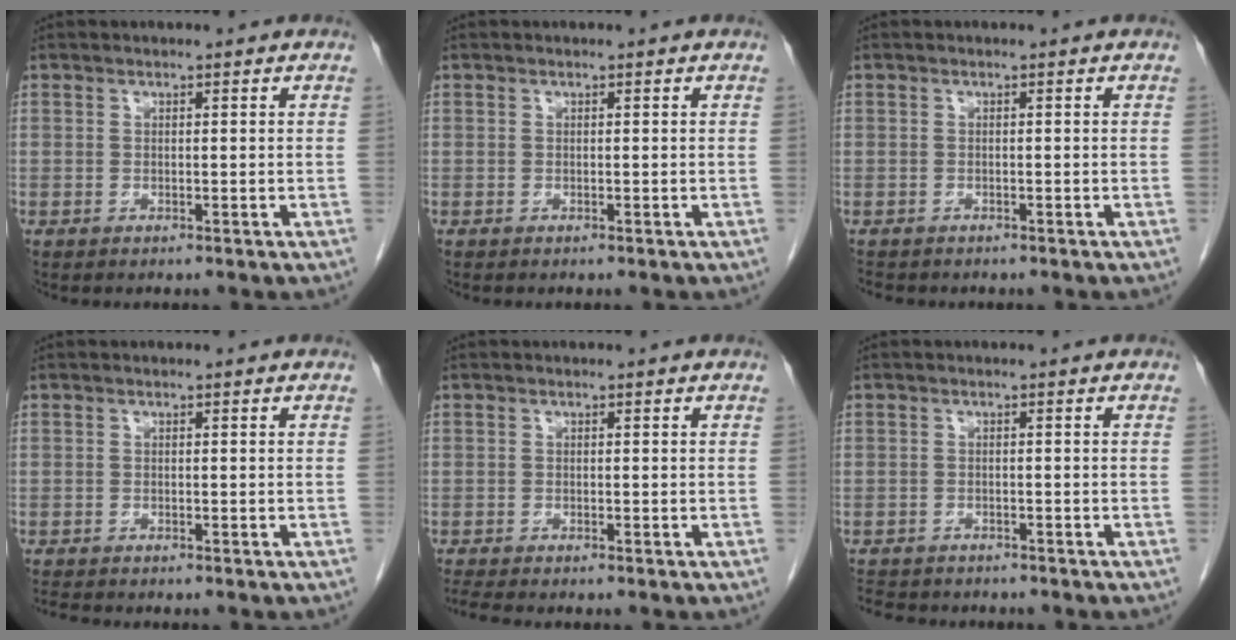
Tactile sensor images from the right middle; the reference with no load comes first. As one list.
[{"total": 0.0}, {"total": 2.2, "force": [-1.9, 1.0, 0.6], "torque": [-0.015, -0.004, -0.028]}, {"total": 1.1, "force": [-1.1, -0.1, 0.1], "torque": [-0.009, -0.006, -0.021]}, {"total": 1.6, "force": [-1.5, -0.4, 0.4], "torque": [-0.017, -0.008, -0.030]}, {"total": 5.9, "force": [-5.2, 2.3, 1.5], "torque": [-0.025, -0.005, -0.077]}]